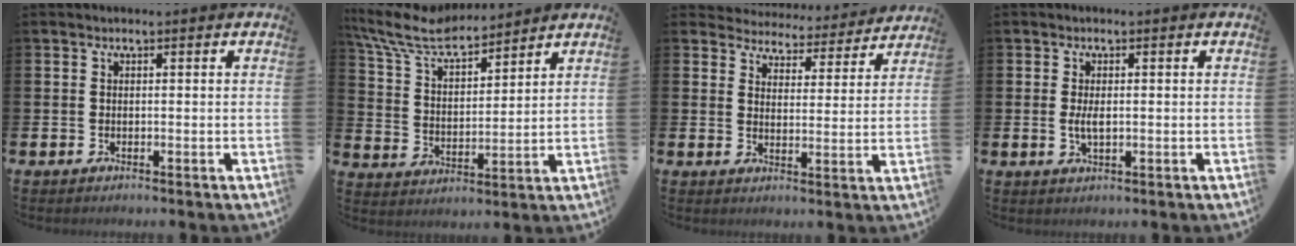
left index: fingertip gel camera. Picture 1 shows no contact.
{"total": 8.8, "force": [7.8, 2.4, 3.2], "torque": [-0.100, -0.040, 0.140]}
{"total": 4.7, "force": [4.6, 1.0, -0.3], "torque": [-0.018, -0.044, 0.077]}
{"total": 2.3, "force": [0.1, 0.9, 2.1], "torque": [-0.038, 0.002, 0.000]}